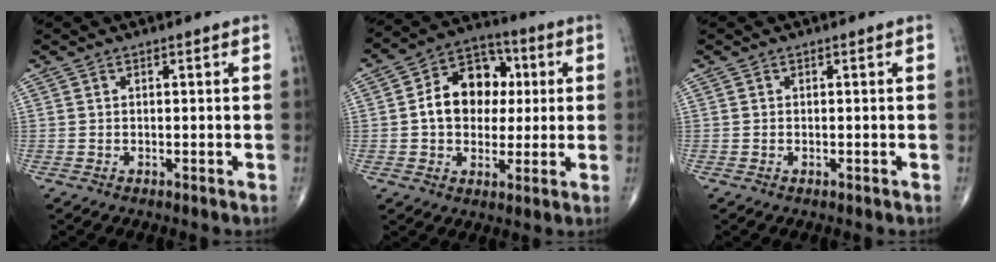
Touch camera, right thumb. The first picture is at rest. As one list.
[{"total": 13.3, "force": [1.2, 10.1, 8.6], "torque": [-0.096, 0.019, 0.013]}, {"total": 0.0}]